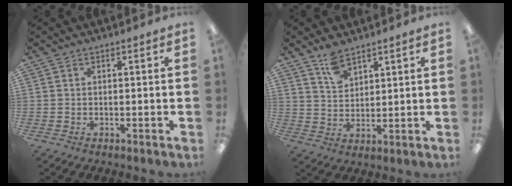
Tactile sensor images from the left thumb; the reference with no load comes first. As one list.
[{"total": 6.2, "force": [4.9, 3.0, 2.5], "torque": [-0.046, -0.023, 0.091]}]